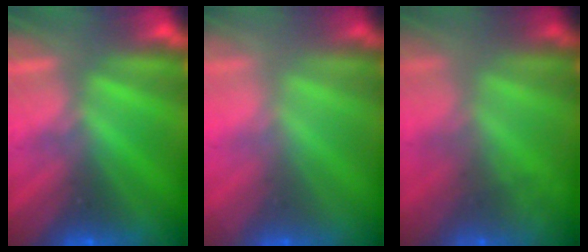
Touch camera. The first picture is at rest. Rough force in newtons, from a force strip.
{"total": 1.5}
{"total": 7.2}